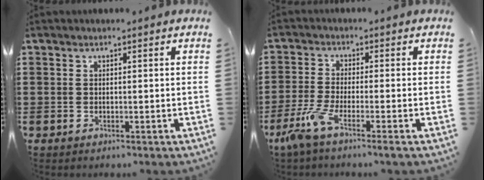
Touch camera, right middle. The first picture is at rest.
{"total": 5.2, "force": [-3.3, 0.6, 4.0], "torque": [-0.101, -0.021, -0.066]}